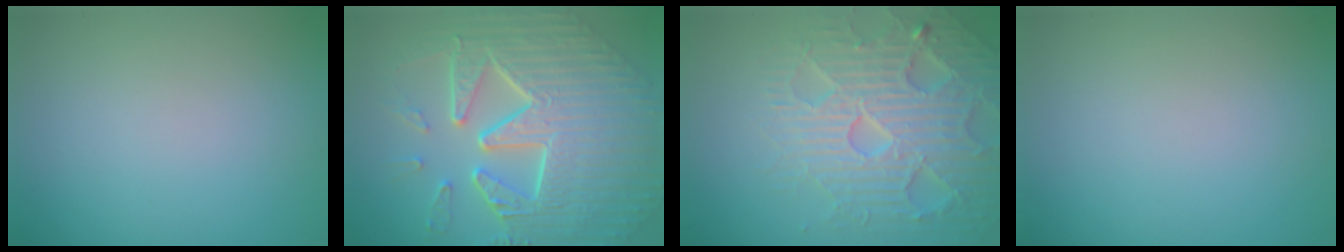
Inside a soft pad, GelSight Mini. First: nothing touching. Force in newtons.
{"total": 11.0, "press": 7.6, "slide": 7.9}
{"total": 7.0, "press": 6.9, "slide": 1.4}
{"total": 0.0}